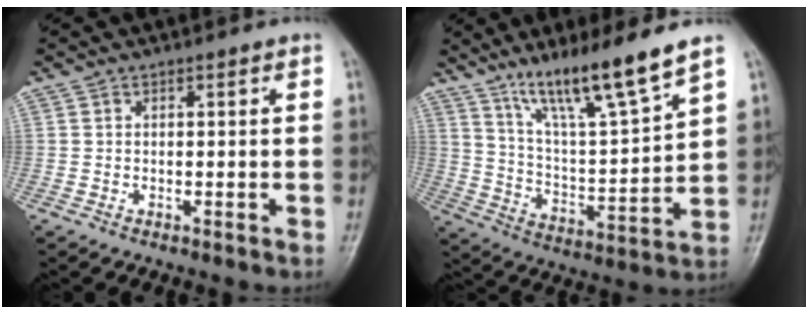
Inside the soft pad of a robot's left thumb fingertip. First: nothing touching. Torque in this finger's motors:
{"motor_torque": [0.70, 0.22, 1.24, -1.53, 0.16]}